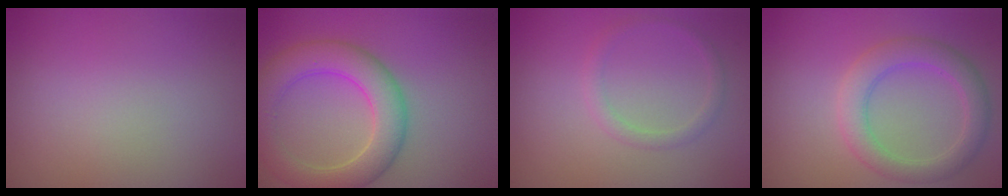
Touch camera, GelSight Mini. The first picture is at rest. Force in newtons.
{"total": 5.7, "press": 5.7, "slide": 0.2}
{"total": 1.4, "press": 1.4, "slide": 0.1}
{"total": 3.7, "press": 3.7, "slide": 0.3}